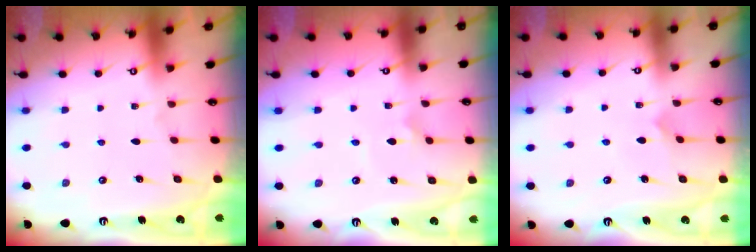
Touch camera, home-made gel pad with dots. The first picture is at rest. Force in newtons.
{"total": 2.1, "press": 2.1, "slide": 0.1}
{"total": 3.6, "press": 3.6, "slide": 0.3}